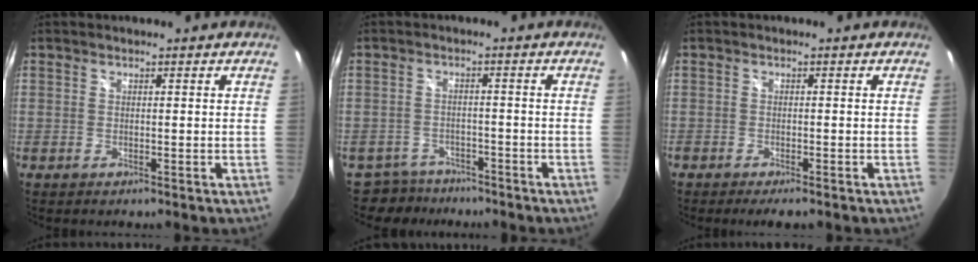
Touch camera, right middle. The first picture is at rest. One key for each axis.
{"total": 6.1, "fx": -5.1, "fy": 3.3, "fz": 0.2, "tx": -0.019, "ty": 0.008, "tz": -0.084}
{"total": 3.0, "fx": -2.5, "fy": 0.5, "fz": 1.7, "tx": -0.039, "ty": -0.014, "tz": -0.040}